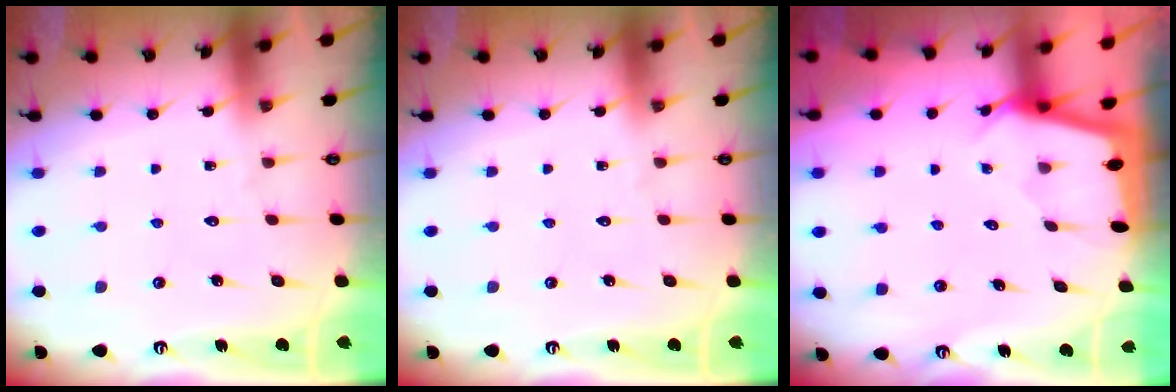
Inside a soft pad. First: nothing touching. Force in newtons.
{"total": 0.0}
{"total": 2.2, "press": 2.2, "slide": 0.3}